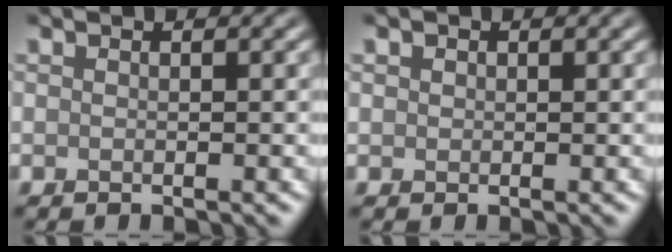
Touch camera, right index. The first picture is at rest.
{"total": 0.8, "force": [0.2, 0.7, 0.2], "torque": [0.000, -0.001, 0.004]}